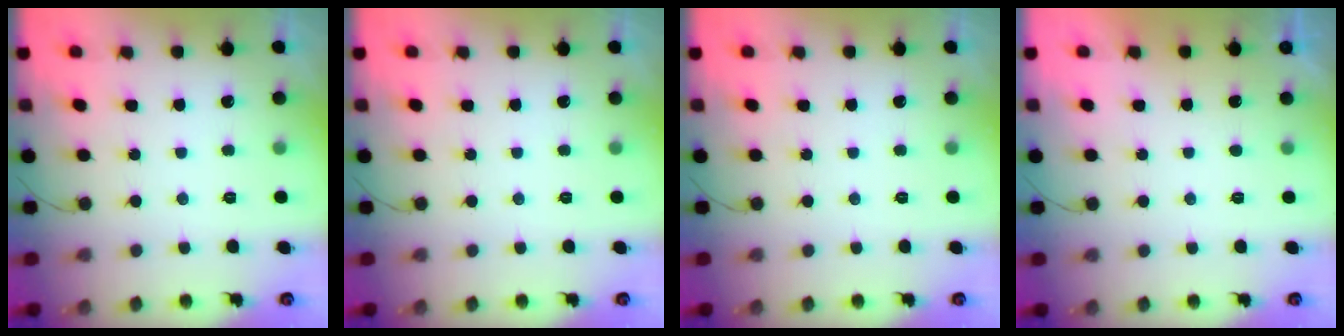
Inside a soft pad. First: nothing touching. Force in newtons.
{"total": 0.0}
{"total": 0.0}
{"total": 1.2, "press": 1.1, "slide": 0.3}